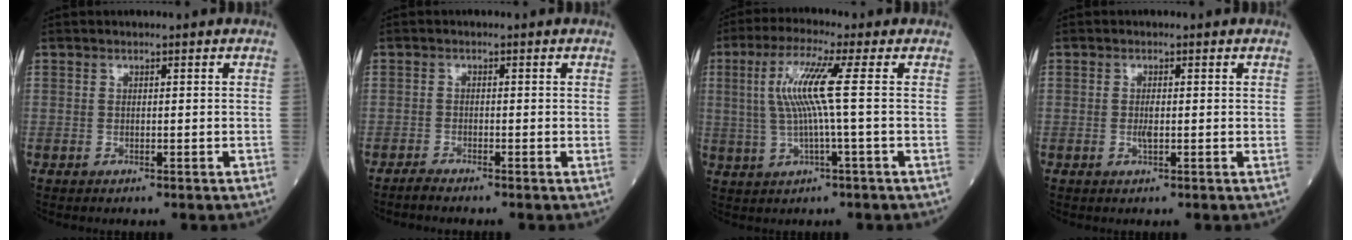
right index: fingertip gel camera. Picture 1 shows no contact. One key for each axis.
{"total": 1.4, "fx": -1.3, "fy": -0.3, "fz": 0.3, "tx": -0.010, "ty": -0.003, "tz": -0.029}
{"total": 8.0, "fx": 1.1, "fy": -0.8, "fz": 7.9, "tx": -0.169, "ty": 0.010, "tz": 0.024}
{"total": 1.5, "fx": -0.2, "fy": 0.3, "fz": 1.4, "tx": -0.032, "ty": -0.002, "tz": -0.002}